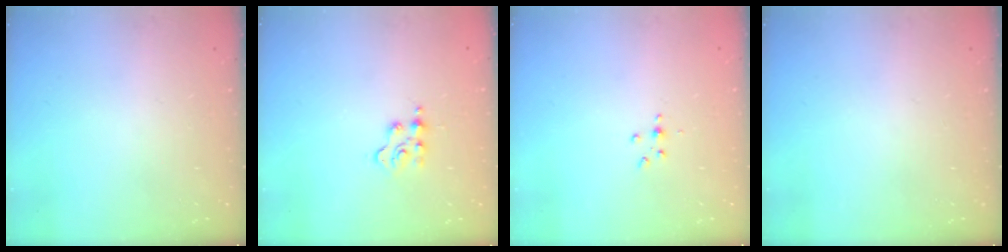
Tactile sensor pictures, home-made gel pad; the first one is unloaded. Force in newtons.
{"total": 2.6, "press": 2.6, "slide": 0.4}
{"total": 3.0, "press": 2.9, "slide": 0.4}
{"total": 0.0}